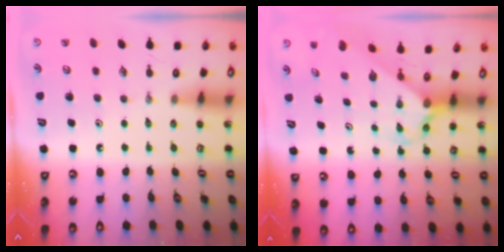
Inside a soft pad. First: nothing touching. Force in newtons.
{"total": 2.3, "press": 2.3, "slide": 0.2}